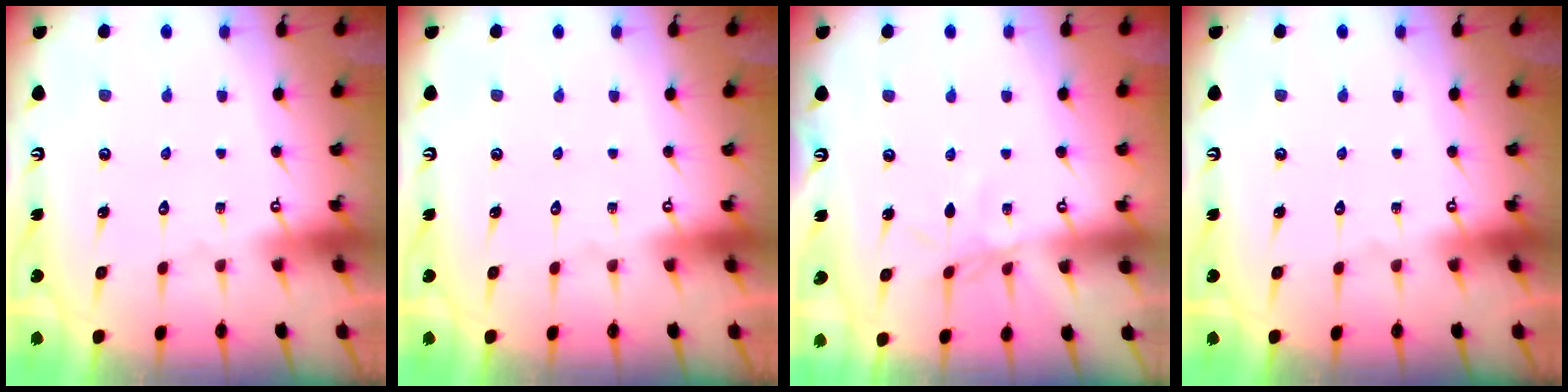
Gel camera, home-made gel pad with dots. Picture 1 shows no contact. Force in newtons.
{"total": 0.0}
{"total": 3.0, "press": 2.9, "slide": 0.3}
{"total": 0.0}